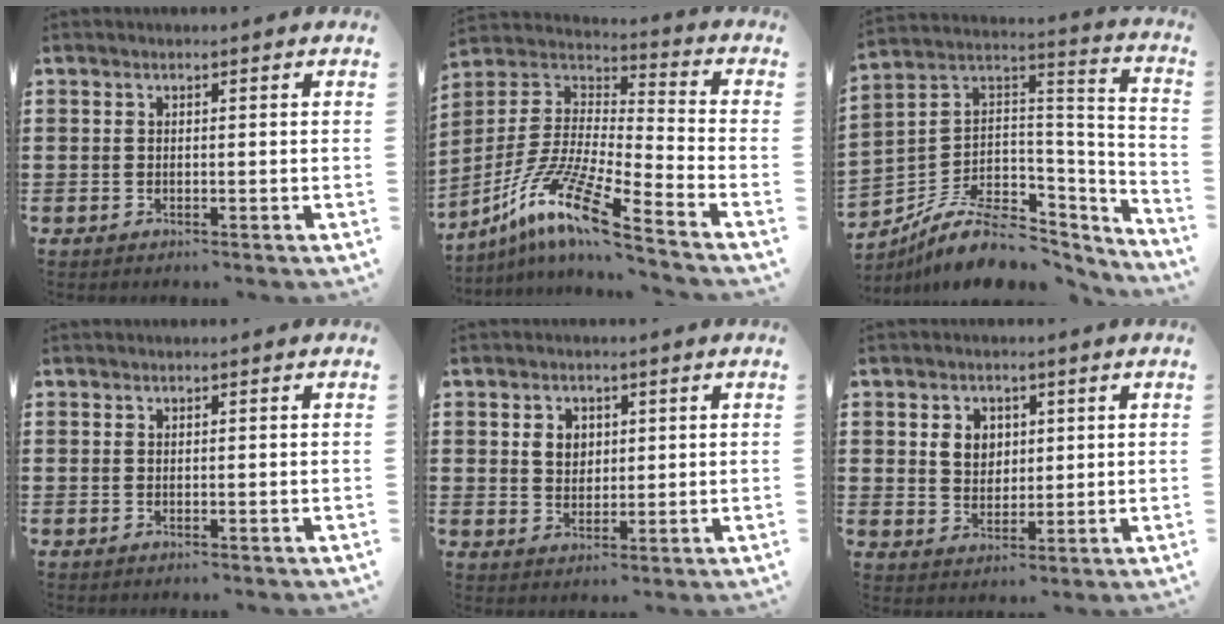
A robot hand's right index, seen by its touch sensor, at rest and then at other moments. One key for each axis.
{"total": 12.9, "fx": -9.9, "fy": 0.7, "fz": 8.3, "tx": -0.178, "ty": -0.002, "tz": -0.197}
{"total": 9.6, "fx": -6.0, "fy": 5.4, "fz": 5.3, "tx": -0.105, "ty": 0.014, "tz": -0.108}
{"total": 0.0}
{"total": 3.5, "fx": 1.0, "fy": 2.8, "fz": 1.7, "tx": -0.043, "ty": 0.012, "tz": 0.017}
{"total": 4.1, "fx": 1.3, "fy": 3.4, "fz": 1.8, "tx": -0.048, "ty": 0.013, "tz": 0.022}